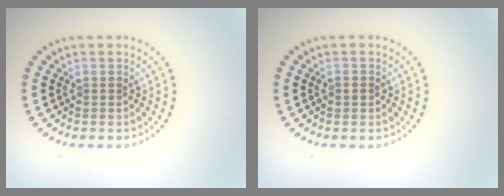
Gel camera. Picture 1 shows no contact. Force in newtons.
{"total": 1.0, "press": 1.0, "slide": 0.2}